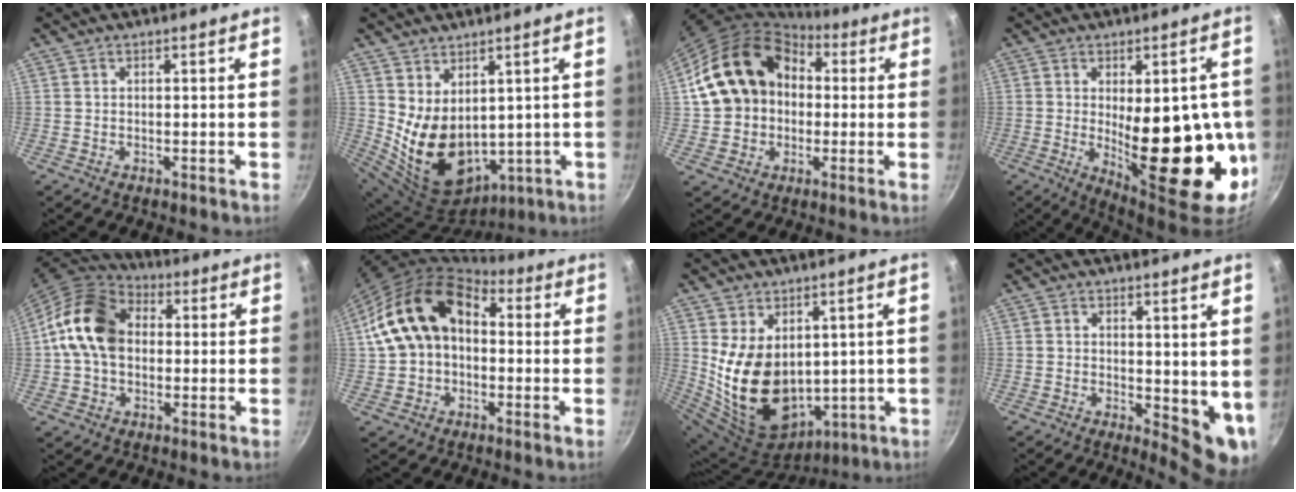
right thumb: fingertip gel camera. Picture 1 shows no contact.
{"total": 13.2, "force": [2.6, 9.2, 9.1], "torque": [-0.137, -0.036, 0.081]}
{"total": 17.7, "force": [2.6, 14.3, 10.1], "torque": [-0.155, 0.039, 0.042]}
{"total": 23.0, "force": [-2.2, 9.2, 20.9], "torque": [-0.241, -0.019, -0.010]}
{"total": 14.9, "force": [0.8, 11.0, 10.0], "torque": [-0.153, 0.025, -0.002]}
{"total": 16.1, "force": [1.6, 11.6, 11.0], "torque": [-0.167, 0.043, 0.019]}
{"total": 17.1, "force": [2.1, 12.1, 12.0], "torque": [-0.200, -0.030, 0.072]}
{"total": 7.5, "force": [1.4, 3.5, 6.5], "torque": [-0.070, -0.021, 0.023]}